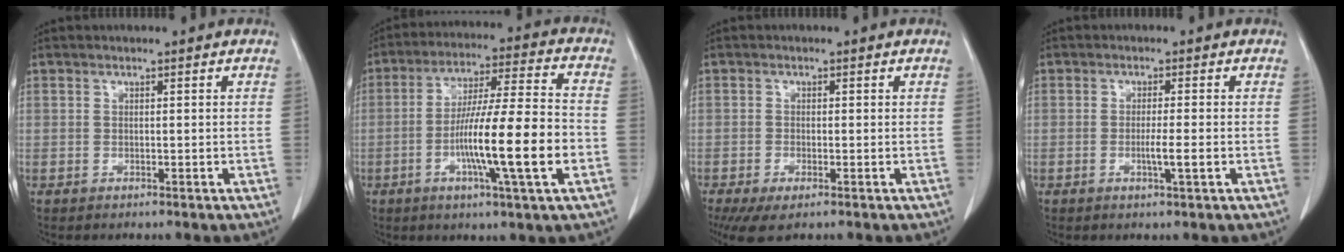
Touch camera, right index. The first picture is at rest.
{"total": 15.3, "force": [-4.0, 0.1, 14.8], "torque": [-0.256, -0.004, -0.070]}
{"total": 3.6, "force": [-2.0, 1.1, 2.8], "torque": [-0.048, -0.007, -0.030]}
{"total": 2.8, "force": [-0.7, -0.2, 2.7], "torque": [-0.048, -0.003, -0.009]}